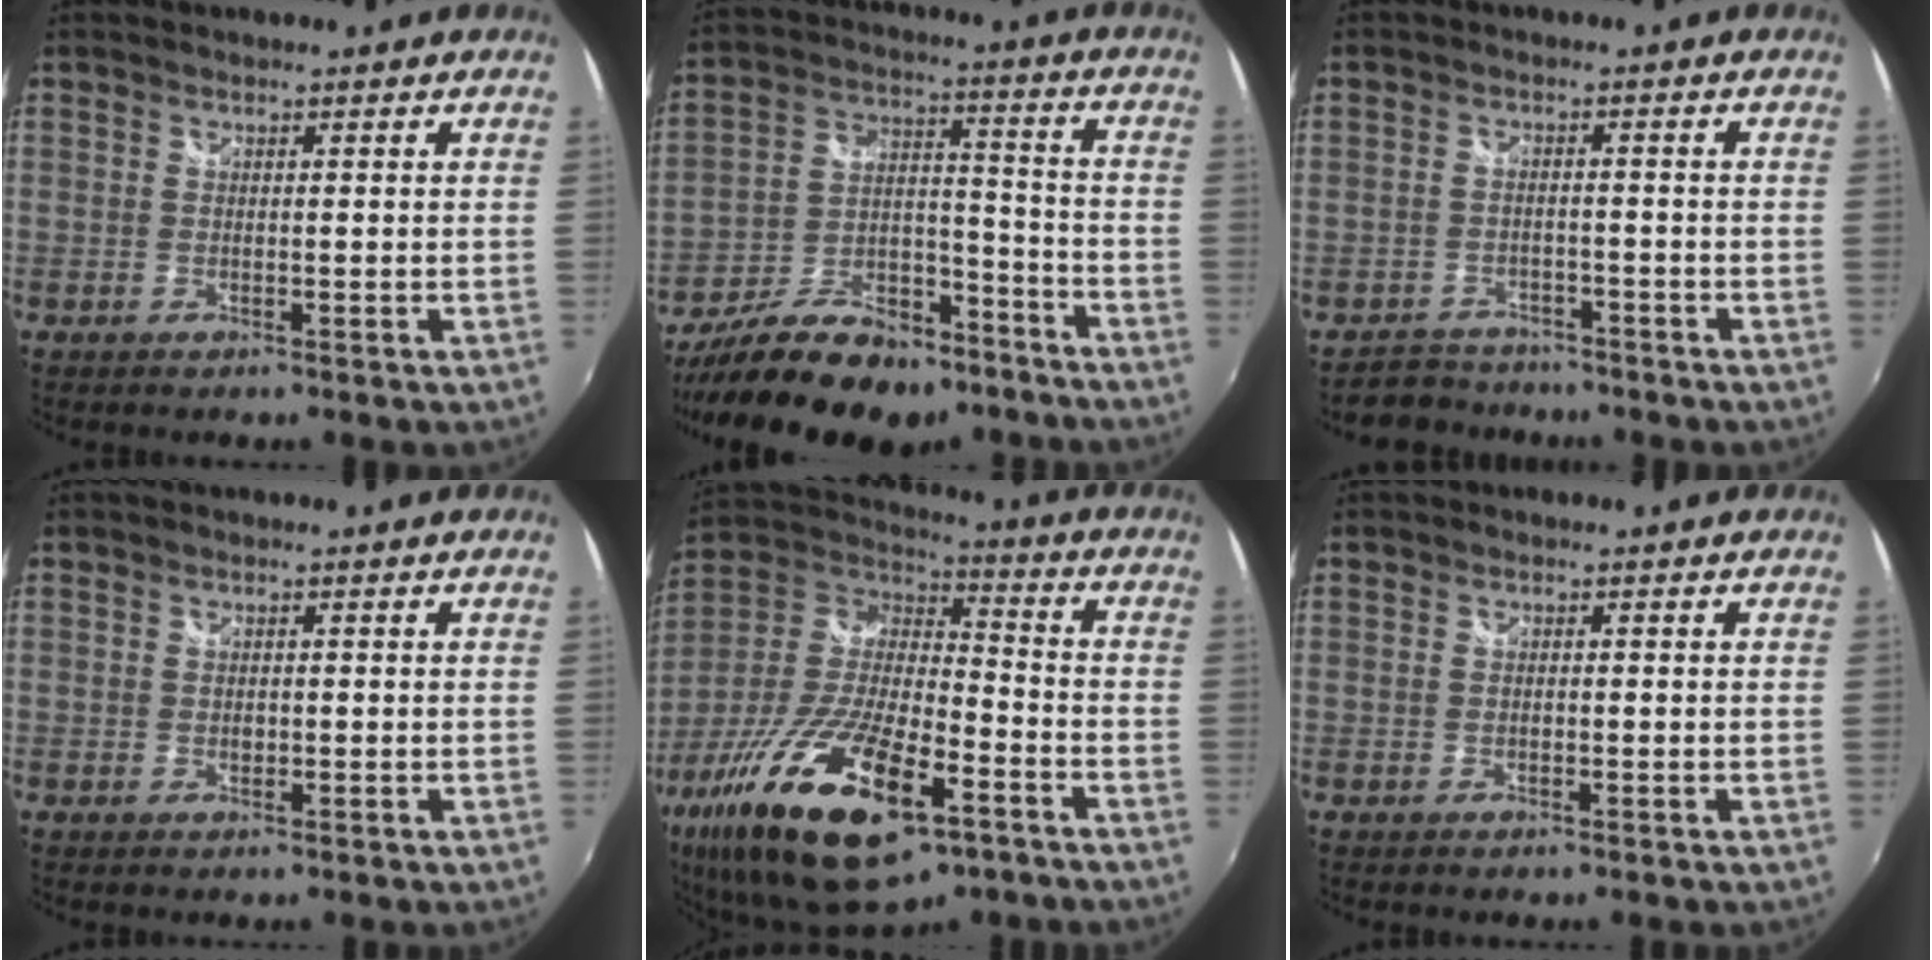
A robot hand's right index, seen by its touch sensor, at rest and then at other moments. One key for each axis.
{"total": 20.9, "fx": -15.5, "fy": 9.7, "fz": 10.2, "tx": -0.202, "ty": 0.016, "tz": -0.234}
{"total": 5.0, "fx": -4.3, "fy": 2.7, "fz": 0.0, "tx": -0.017, "ty": 0.010, "tz": -0.072}
{"total": 0.7, "fx": -0.1, "fy": 0.7, "fz": 0.3, "tx": -0.003, "ty": -0.002, "tz": -0.002}
{"total": 28.9, "fx": -14.4, "fy": 11.5, "fz": 22.2, "tx": -0.449, "ty": -0.052, "tz": -0.248}
{"total": 0.0}